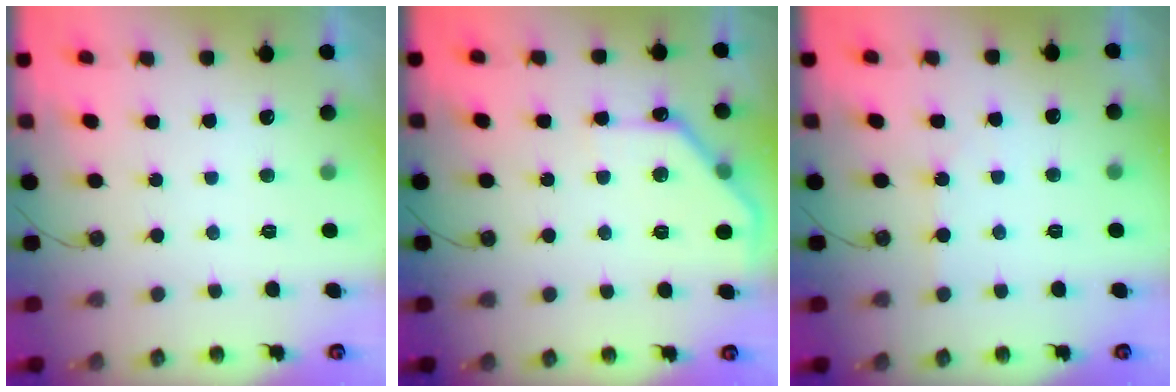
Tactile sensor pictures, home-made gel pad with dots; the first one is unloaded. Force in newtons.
{"total": 10.5, "press": 10.5, "slide": 0.4}
{"total": 2.7, "press": 2.7, "slide": 0.5}